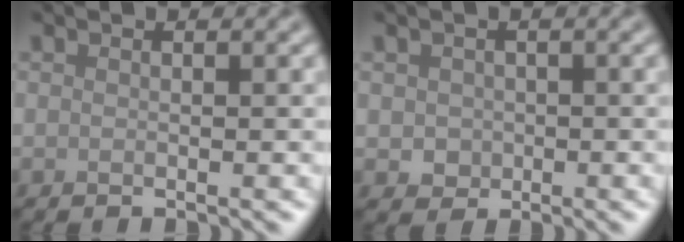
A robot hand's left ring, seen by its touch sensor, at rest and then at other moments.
{"total": 1.7, "force": [-0.1, 1.6, 0.6], "torque": [-0.008, -0.006, -0.002]}